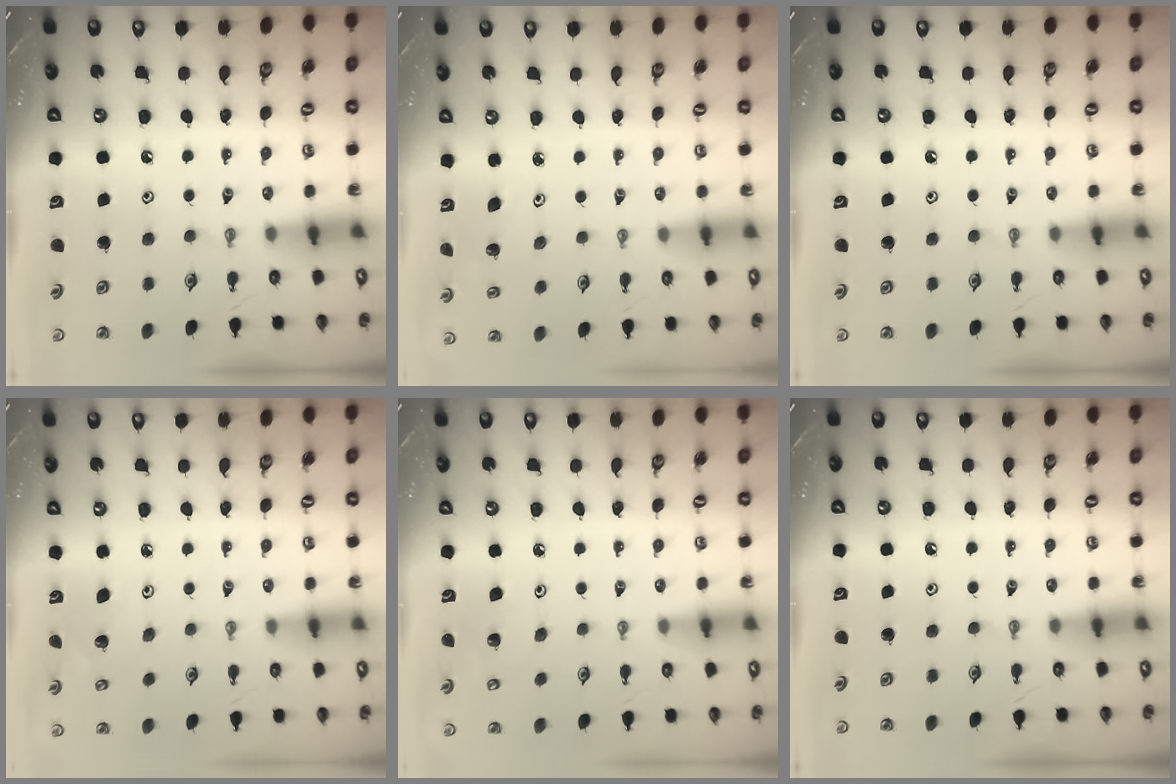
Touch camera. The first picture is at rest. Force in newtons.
{"total": 4.0, "press": 3.9, "slide": 1.1}
{"total": 0.0}
{"total": 4.7, "press": 4.5, "slide": 1.6}
{"total": 6.5, "press": 6.4, "slide": 1.5}
{"total": 0.0}